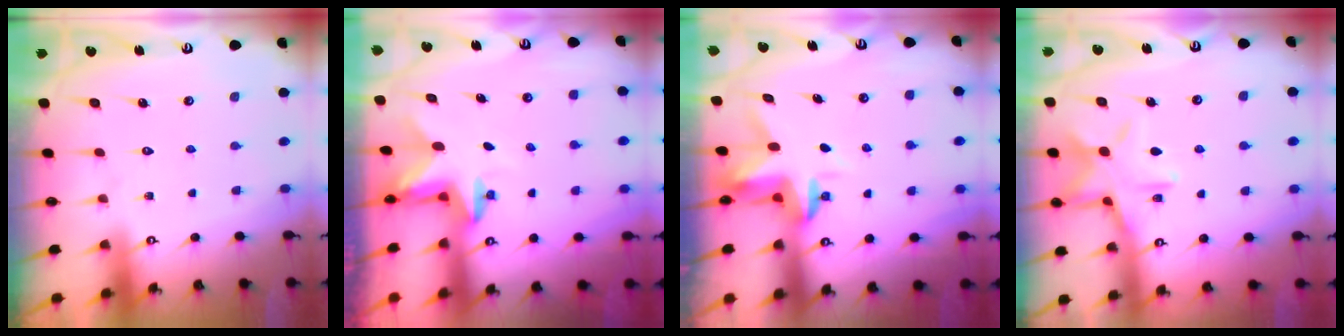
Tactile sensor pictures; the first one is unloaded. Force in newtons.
{"total": 2.4, "press": 2.4, "slide": 0.4}
{"total": 3.2, "press": 3.2, "slide": 0.4}
{"total": 12.3, "press": 12.3, "slide": 0.7}